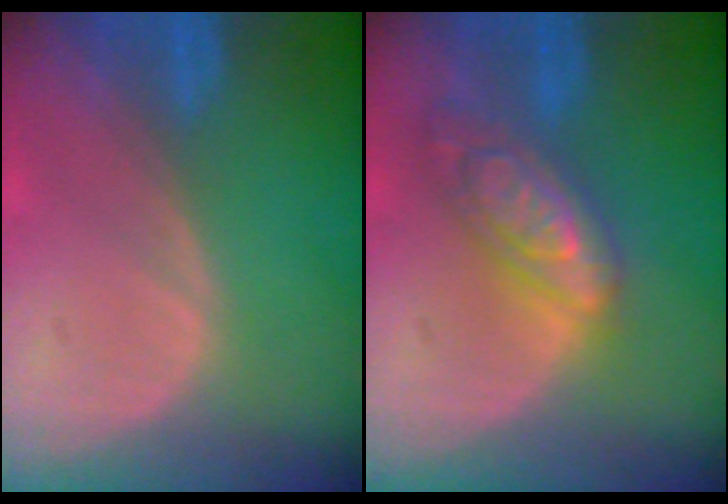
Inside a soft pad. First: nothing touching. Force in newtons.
{"total": 7.2, "press": 7.2, "slide": 0.6}